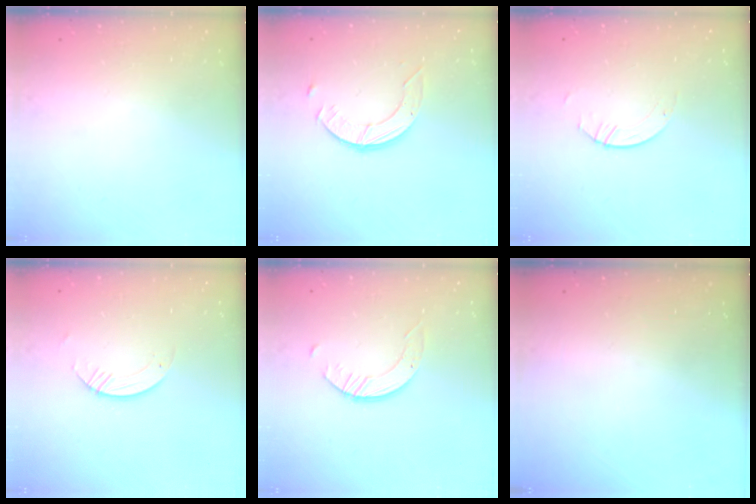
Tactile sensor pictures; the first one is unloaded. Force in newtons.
{"total": 4.2, "press": 4.2, "slide": 0.2}
{"total": 2.1, "press": 2.1, "slide": 0.1}
{"total": 3.2, "press": 3.2, "slide": 0.3}
{"total": 2.4, "press": 2.4, "slide": 0.3}
{"total": 0.0}